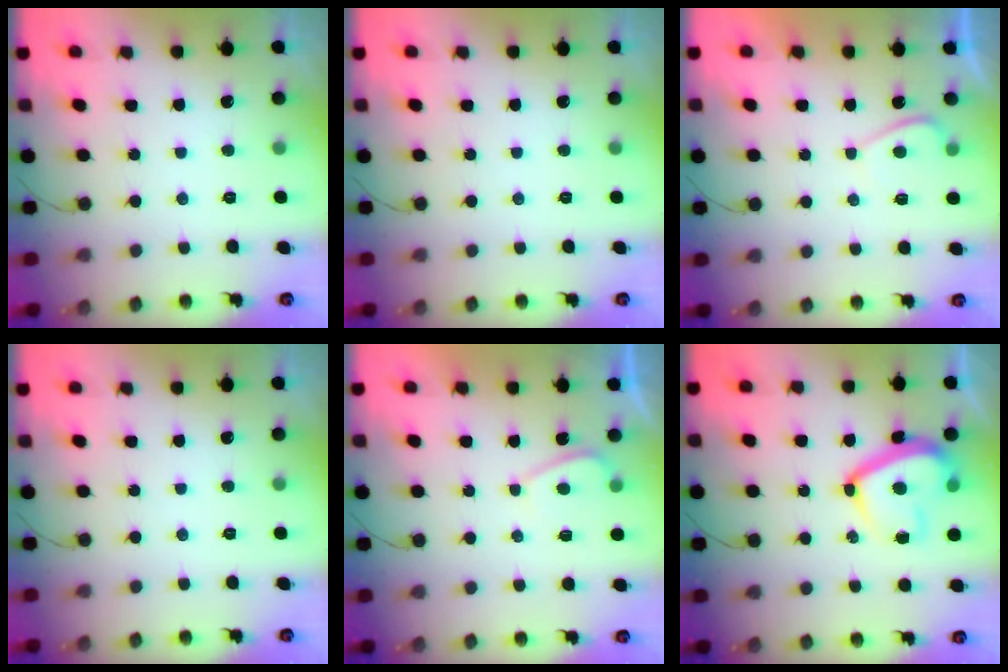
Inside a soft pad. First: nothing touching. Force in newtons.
{"total": 0.0}
{"total": 1.8, "press": 1.7, "slide": 0.6}
{"total": 0.0}
{"total": 1.6, "press": 1.4, "slide": 0.6}
{"total": 14.6, "press": 14.5, "slide": 1.4}